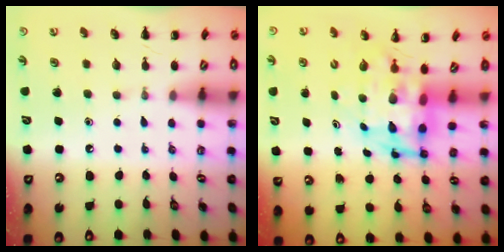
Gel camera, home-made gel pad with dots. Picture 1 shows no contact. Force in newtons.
{"total": 5.7, "press": 5.4, "slide": 1.9}